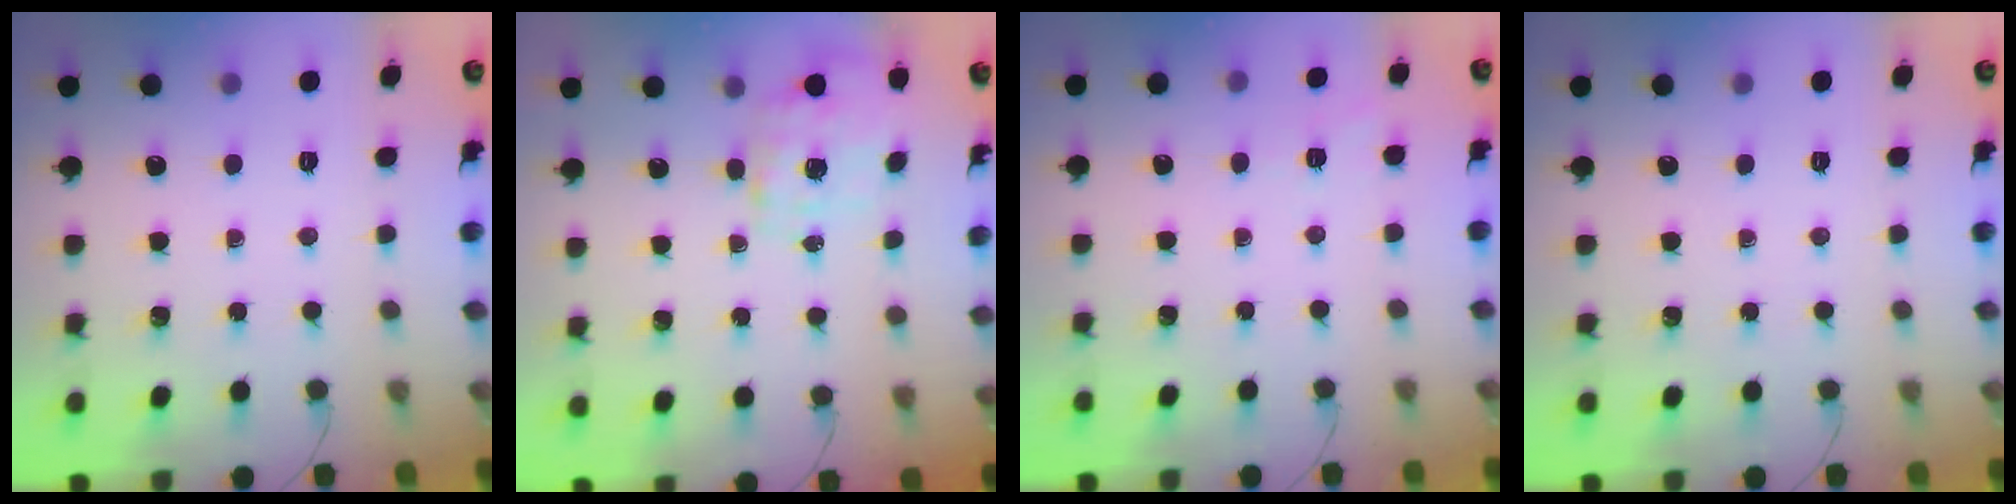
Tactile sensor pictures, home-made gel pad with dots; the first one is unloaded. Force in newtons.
{"total": 1.5, "press": 1.5, "slide": 0.5}
{"total": 2.3, "press": 1.8, "slide": 1.4}
{"total": 0.0}